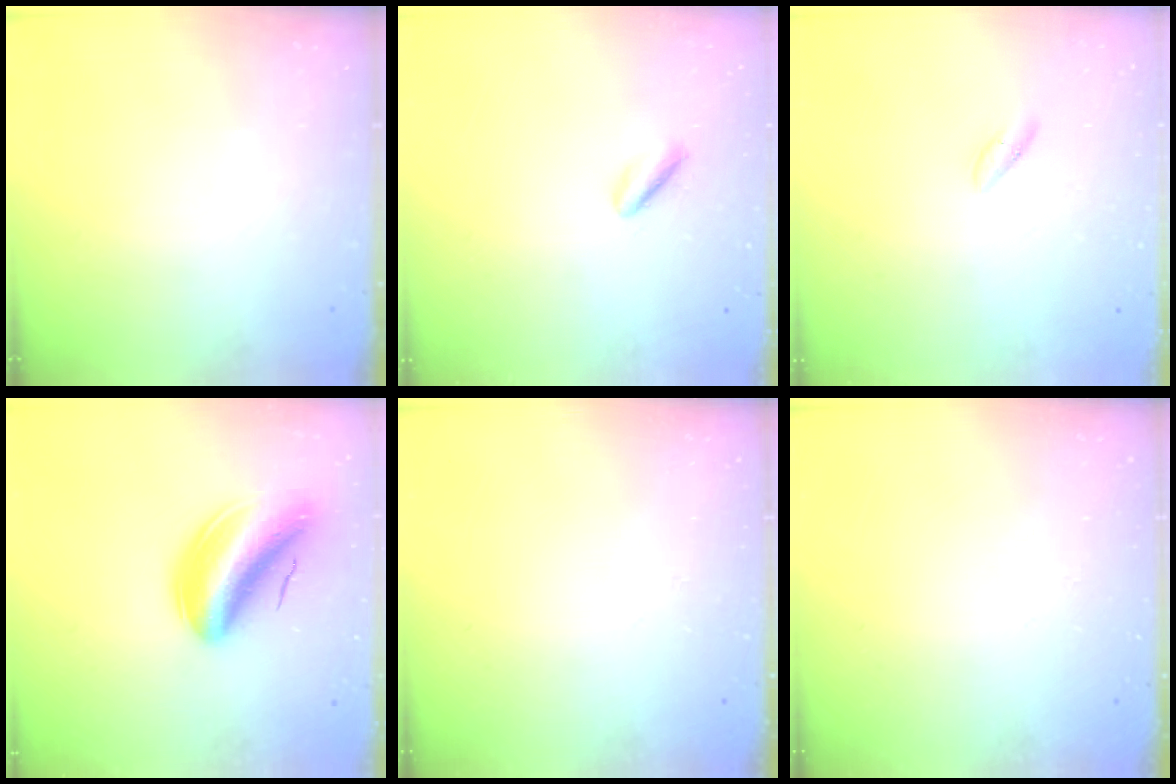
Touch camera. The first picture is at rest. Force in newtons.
{"total": 1.5, "press": 1.3, "slide": 0.6}
{"total": 1.5, "press": 1.2, "slide": 0.9}
{"total": 8.9, "press": 8.3, "slide": 3.2}
{"total": 0.0}
{"total": 0.0}